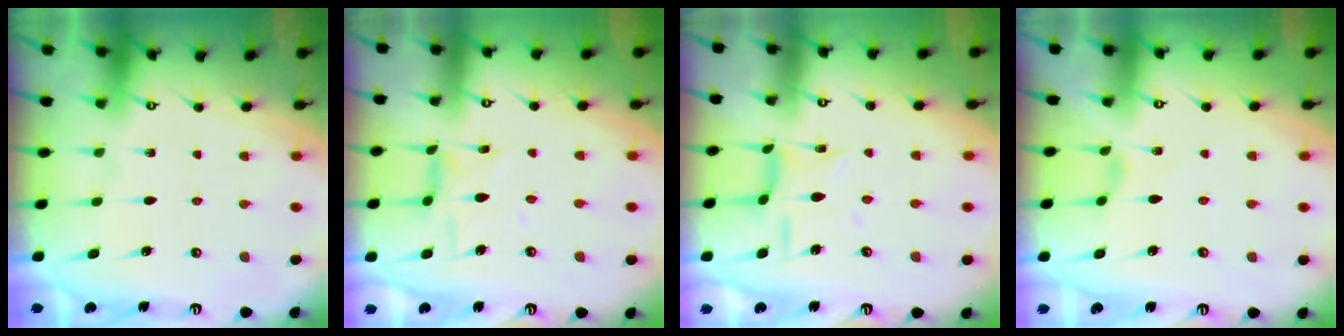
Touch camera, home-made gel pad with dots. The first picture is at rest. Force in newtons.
{"total": 7.0, "press": 7.0, "slide": 0.4}
{"total": 6.2, "press": 6.2, "slide": 0.3}
{"total": 0.6, "press": 0.6, "slide": 0.2}